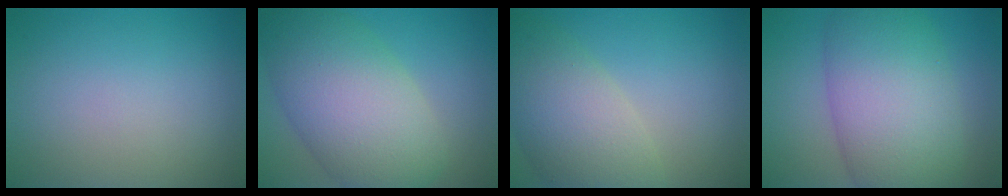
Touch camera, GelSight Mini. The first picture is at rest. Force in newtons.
{"total": 10.5, "press": 10.5, "slide": 0.7}
{"total": 7.2, "press": 7.2, "slide": 0.6}
{"total": 11.2, "press": 11.2, "slide": 0.4}